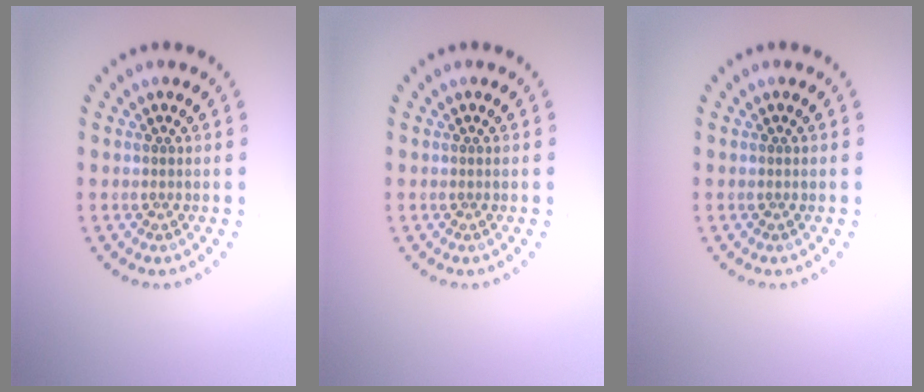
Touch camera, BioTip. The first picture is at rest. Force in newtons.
{"total": 0.0}
{"total": 0.0}